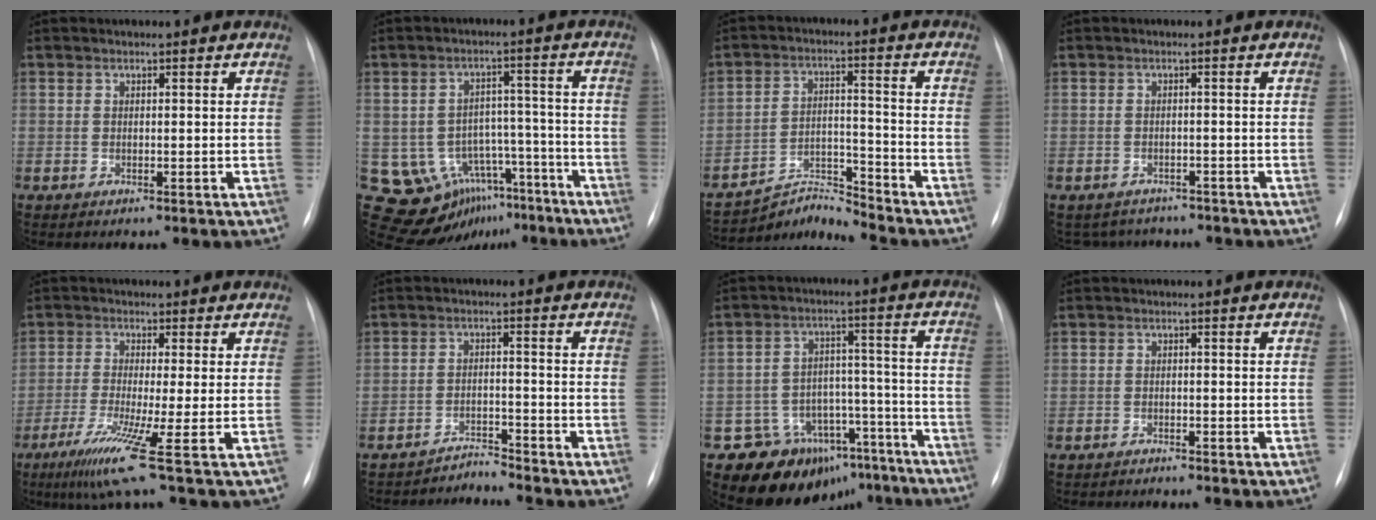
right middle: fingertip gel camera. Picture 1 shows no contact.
{"total": 12.3, "force": [-6.3, 9.5, 4.6], "torque": [-0.063, 0.049, -0.079]}
{"total": 6.5, "force": [-6.2, -1.1, -1.7], "torque": [0.019, 0.019, -0.106]}
{"total": 5.6, "force": [-5.0, 2.5, 0.0], "torque": [0.004, 0.011, -0.059]}
{"total": 8.0, "force": [-3.9, -1.5, 6.8], "torque": [-0.127, -0.031, -0.075]}
{"total": 3.2, "force": [-2.8, -0.8, -1.3], "torque": [0.029, -0.007, -0.045]}
{"total": 14.1, "force": [-10.3, 9.4, 1.9], "torque": [-0.007, 0.077, -0.132]}
{"total": 1.0, "force": [-1.0, 0.0, -0.2], "torque": [0.002, -0.004, -0.018]}